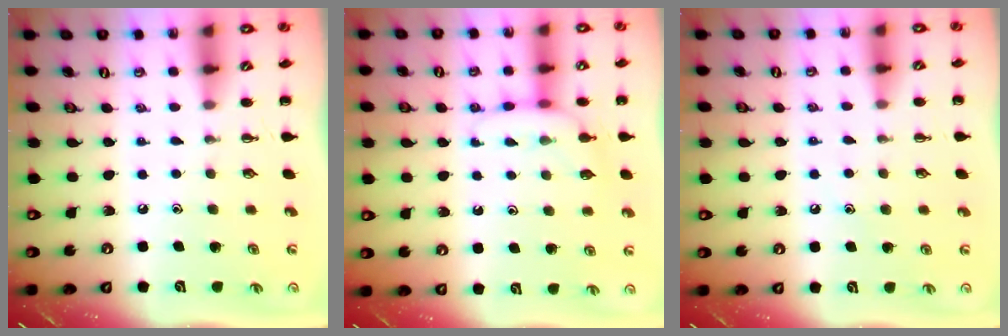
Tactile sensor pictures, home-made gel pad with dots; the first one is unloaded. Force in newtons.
{"total": 8.4, "press": 8.2, "slide": 1.6}
{"total": 6.7, "press": 6.4, "slide": 2.1}